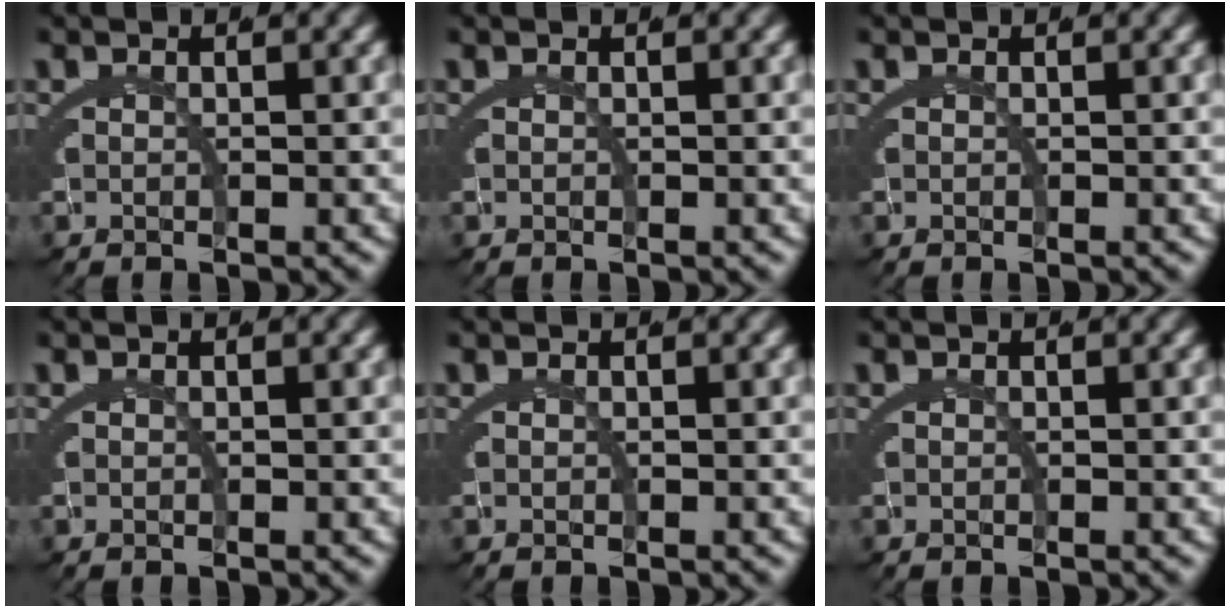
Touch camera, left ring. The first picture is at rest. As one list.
[{"total": 0.0}, {"total": 0.0}, {"total": 0.0}, {"total": 0.0}, {"total": 0.0}]